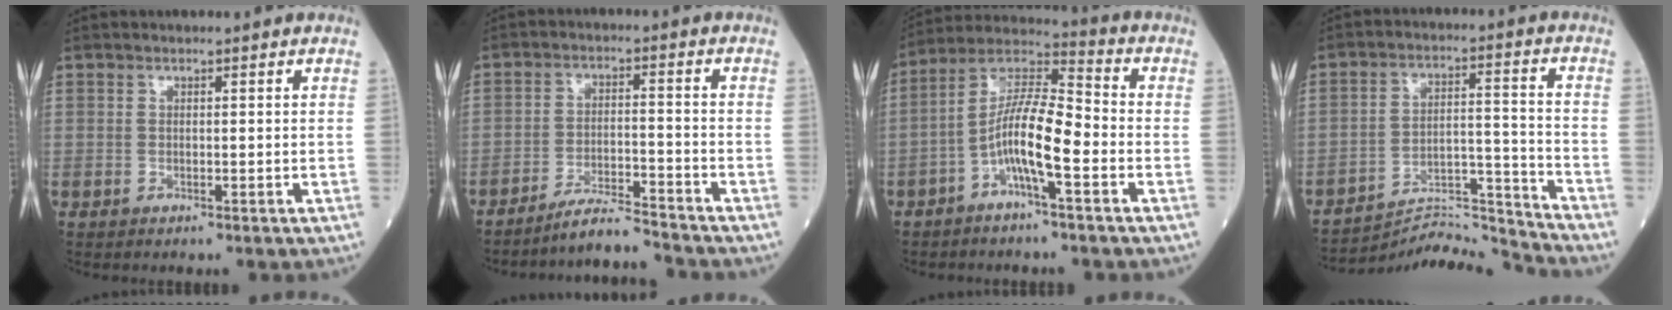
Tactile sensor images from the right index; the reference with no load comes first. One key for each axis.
{"total": 6.6, "fx": -6.4, "fy": -0.7, "fz": 1.3, "tx": -0.022, "ty": -0.009, "tz": -0.115}
{"total": 10.7, "fx": -3.4, "fy": 1.8, "fz": 9.9, "tx": -0.194, "ty": 0.022, "tz": -0.068}
{"total": 11.7, "fx": -11.5, "fy": -2.3, "fz": -0.9, "tx": 0.008, "ty": 0.037, "tz": -0.192}